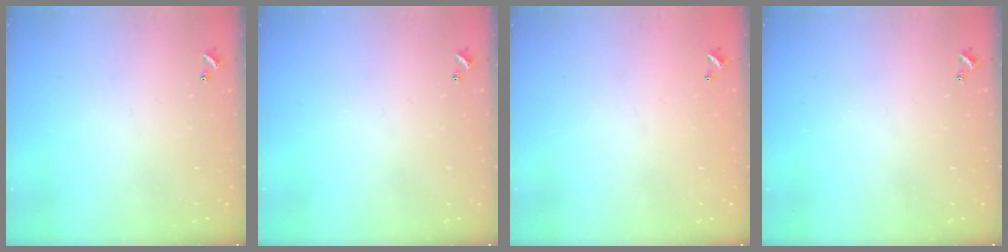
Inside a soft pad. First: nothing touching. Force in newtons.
{"total": 0.0}
{"total": 2.7, "press": 2.7, "slide": 0.1}
{"total": 0.0}